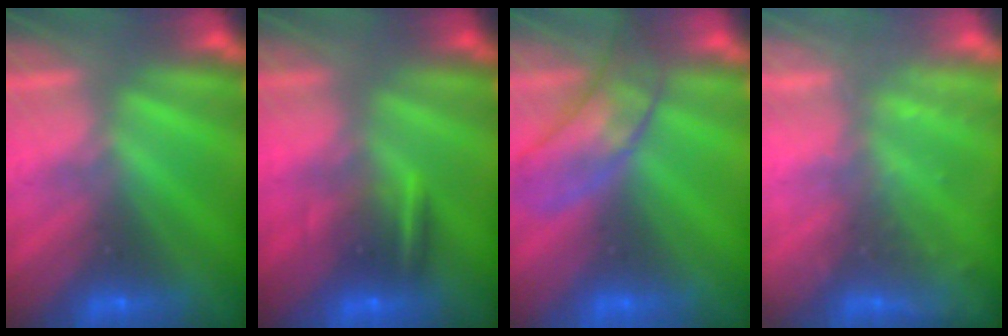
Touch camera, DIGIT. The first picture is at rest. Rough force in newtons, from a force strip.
{"total": 7.4}
{"total": 3.7}
{"total": 2.2}